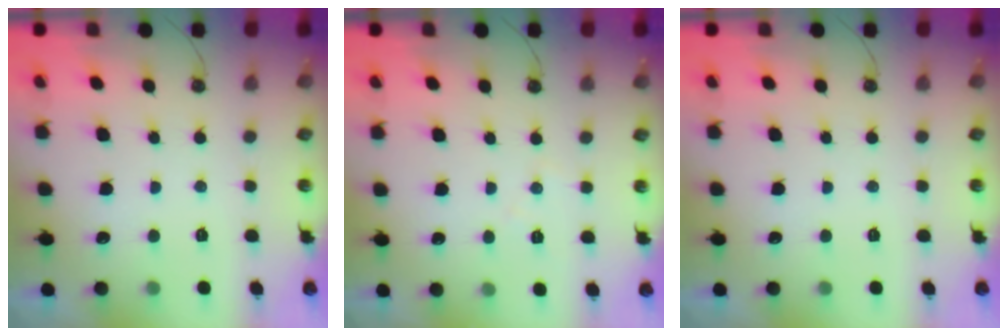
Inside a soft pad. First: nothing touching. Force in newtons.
{"total": 4.0, "press": 3.9, "slide": 0.6}
{"total": 0.0}